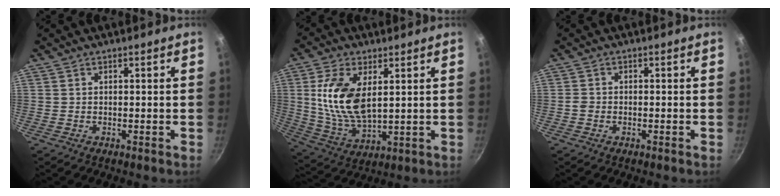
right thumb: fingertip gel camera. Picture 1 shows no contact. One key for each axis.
{"total": 13.8, "fx": 3.1, "fy": 7.2, "fz": 11.3, "tx": -0.216, "ty": -0.018, "tz": 0.069}
{"total": 1.2, "fx": -0.7, "fy": 0.8, "fz": 0.6, "tx": -0.019, "ty": 0.009, "tz": -0.016}